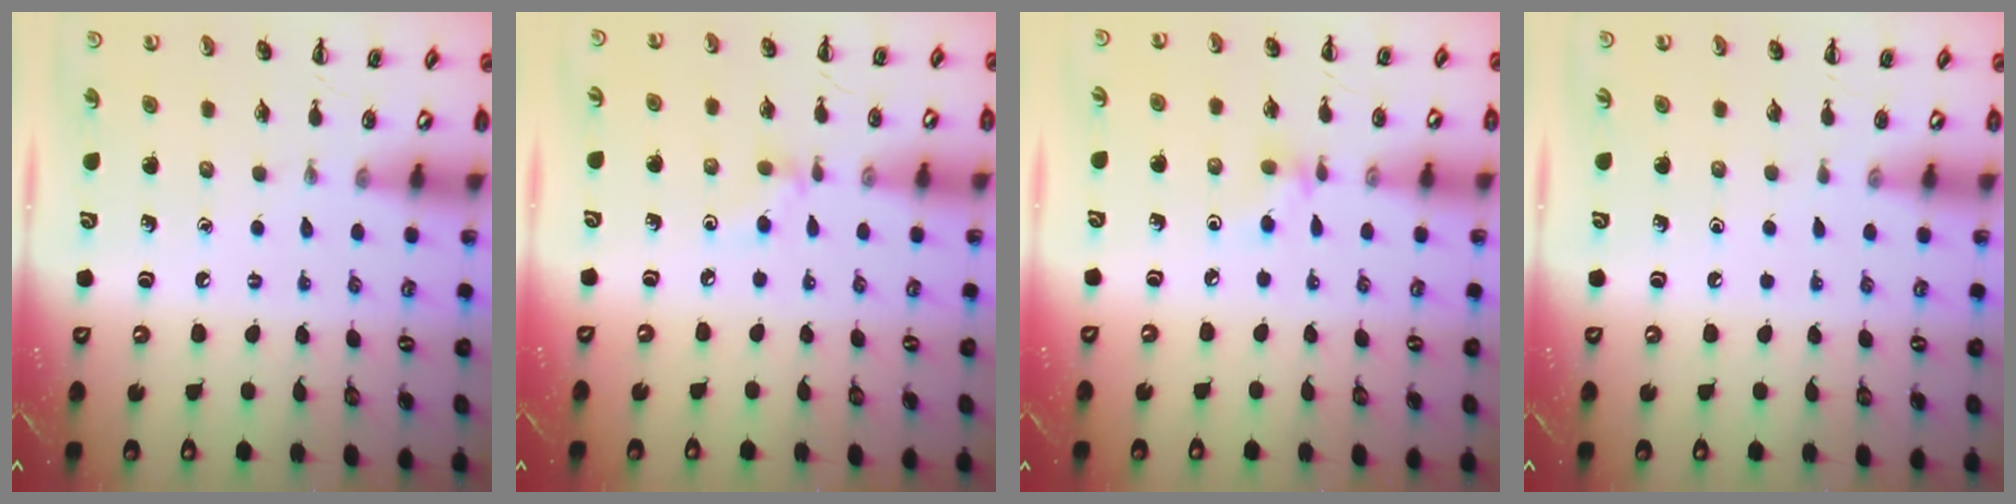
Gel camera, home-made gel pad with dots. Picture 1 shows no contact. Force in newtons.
{"total": 3.5, "press": 3.3, "slide": 1.2}
{"total": 4.0, "press": 3.8, "slide": 1.2}
{"total": 0.0}